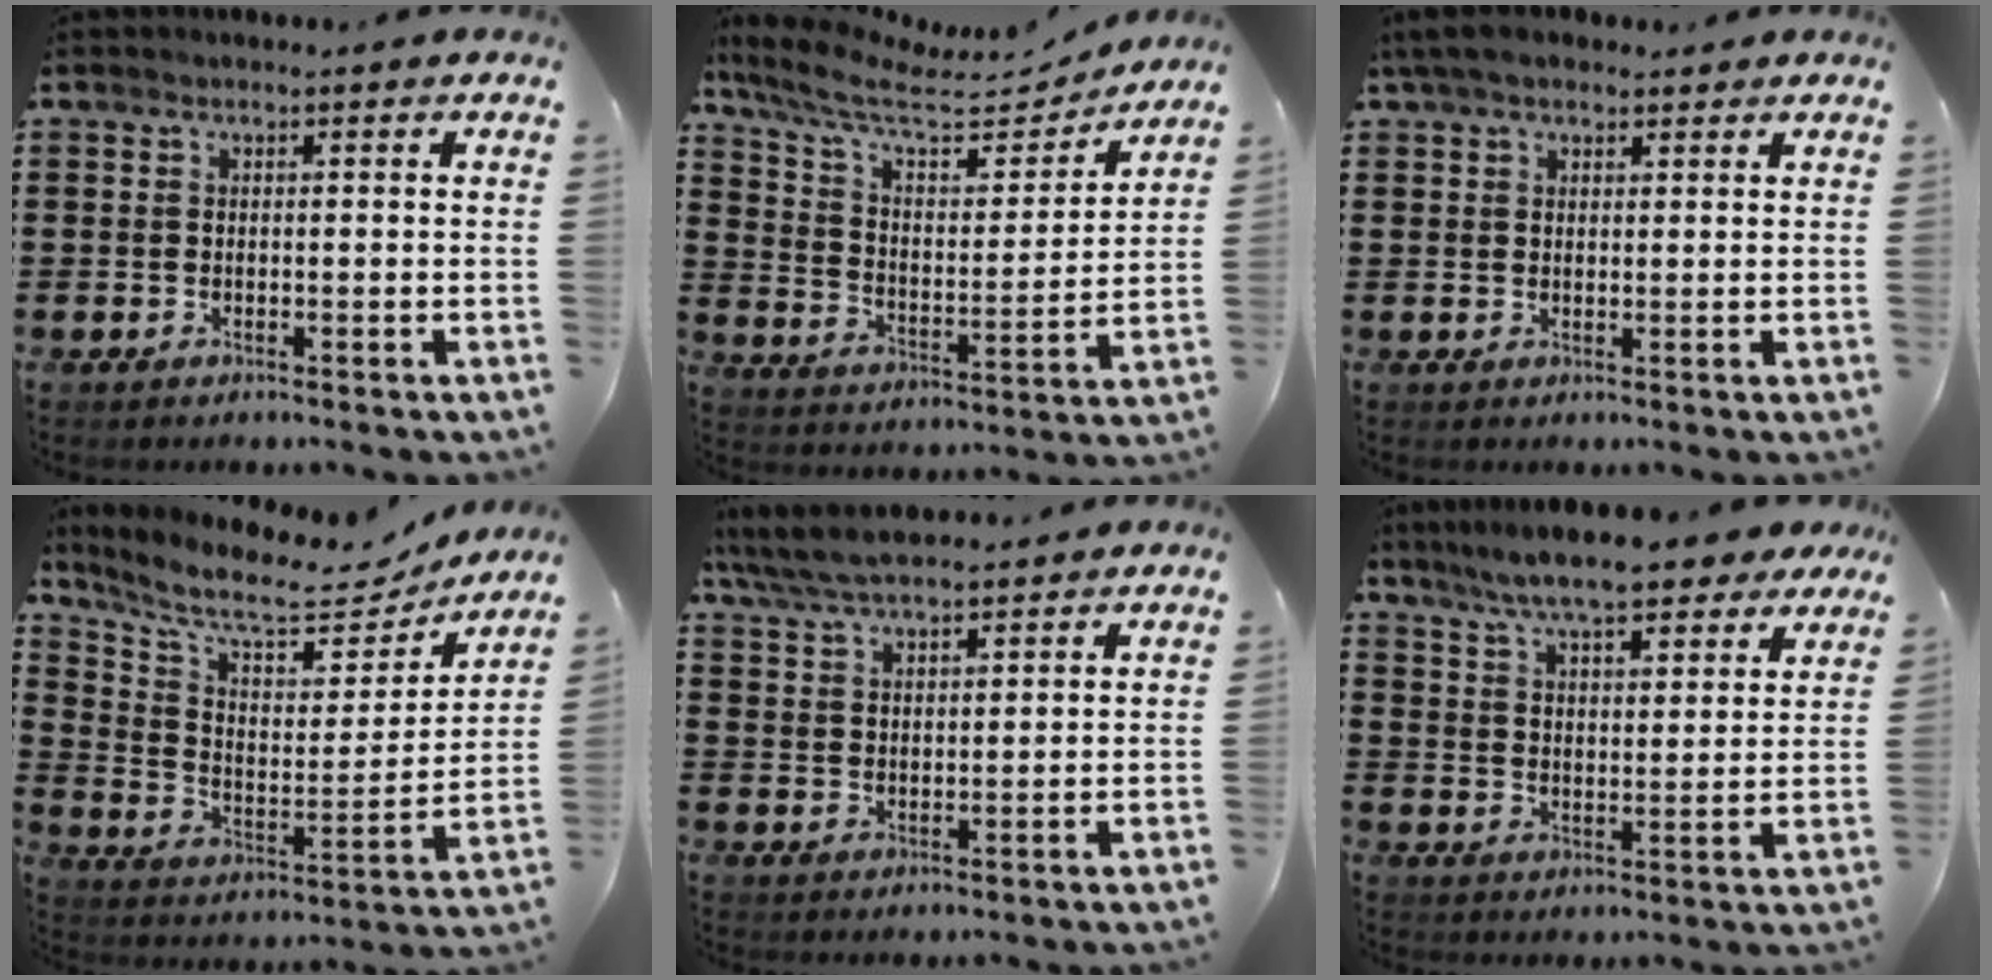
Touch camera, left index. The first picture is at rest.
{"total": 9.5, "force": [7.6, 2.4, 5.1], "torque": [-0.128, -0.039, 0.128]}
{"total": 3.9, "force": [3.0, 1.3, 2.0], "torque": [-0.048, 0.003, 0.058]}
{"total": 9.1, "force": [7.5, 2.3, 4.5], "torque": [-0.122, -0.042, 0.128]}
{"total": 5.8, "force": [5.2, 1.2, 2.2], "torque": [-0.059, -0.012, 0.097]}
{"total": 8.8, "force": [7.9, 1.1, 3.8], "torque": [-0.102, -0.024, 0.143]}